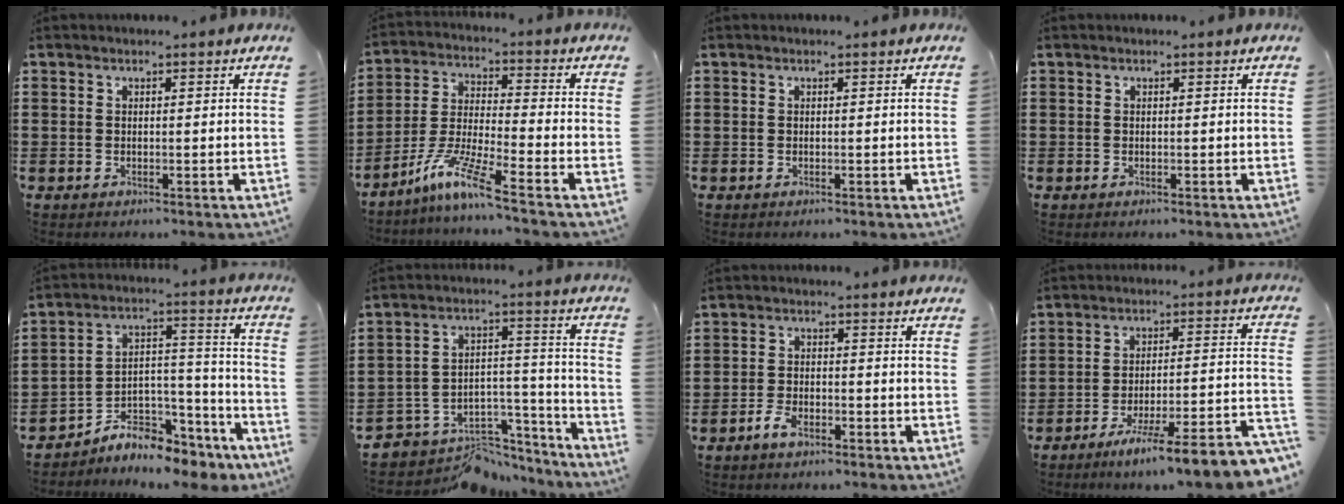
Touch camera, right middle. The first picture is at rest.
{"total": 8.6, "force": [-6.6, 0.2, 5.5], "torque": [-0.120, -0.014, -0.130]}
{"total": 0.0}
{"total": 0.0}
{"total": 6.8, "force": [-6.3, 2.1, 1.2], "torque": [-0.023, 0.004, -0.122]}
{"total": 5.9, "force": [-5.0, 3.1, 0.6], "torque": [-0.012, 0.010, -0.096]}
{"total": 3.3, "force": [-2.4, 1.3, 1.8], "torque": [-0.038, 0.004, -0.050]}
{"total": 7.6, "force": [-6.2, -0.7, 4.4], "torque": [-0.065, -0.017, -0.119]}